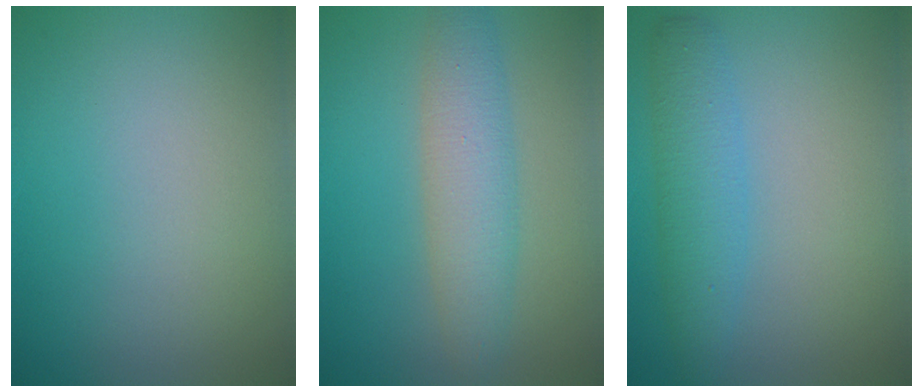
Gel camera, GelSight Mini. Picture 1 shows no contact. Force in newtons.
{"total": 4.3, "press": 4.3, "slide": 0.0}
{"total": 3.5, "press": 3.5, "slide": 0.1}